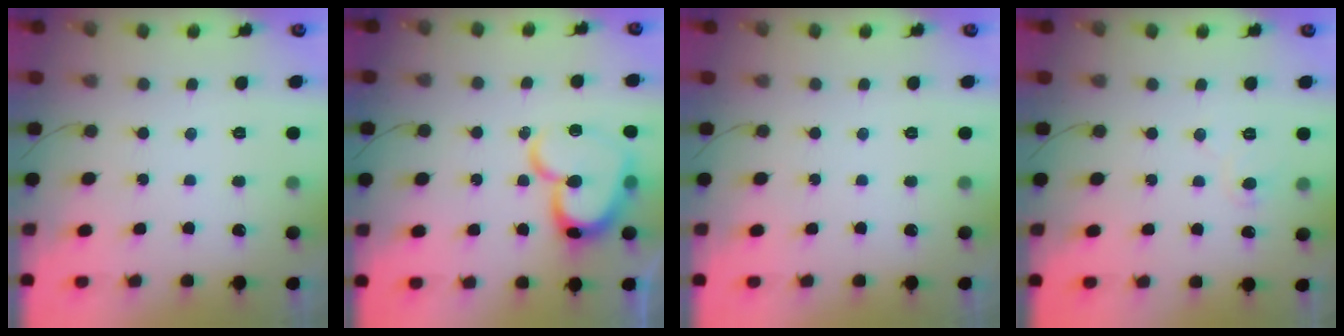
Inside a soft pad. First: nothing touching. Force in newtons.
{"total": 17.3, "press": 17.2, "slide": 1.5}
{"total": 0.0}
{"total": 6.4, "press": 6.4, "slide": 0.5}